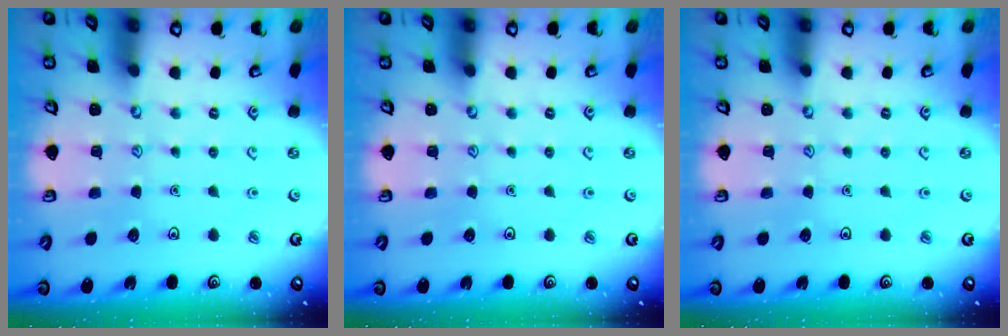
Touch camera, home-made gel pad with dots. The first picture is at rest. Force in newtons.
{"total": 0.0}
{"total": 0.0}